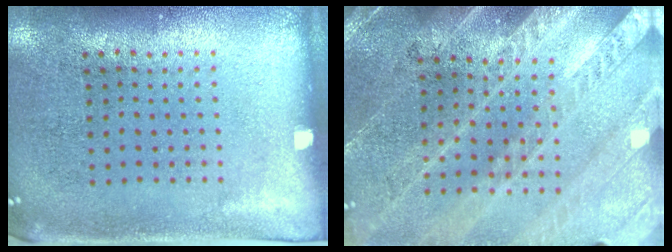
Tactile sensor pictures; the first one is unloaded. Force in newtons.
{"total": 2.9, "press": 2.6, "slide": 1.1}